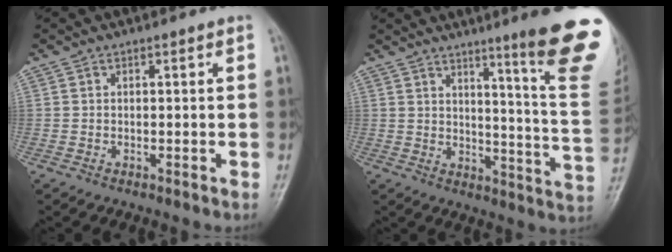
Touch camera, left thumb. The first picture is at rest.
{"total": 18.5, "force": [11.2, 0.5, 14.7], "torque": [-0.163, -0.080, 0.143]}